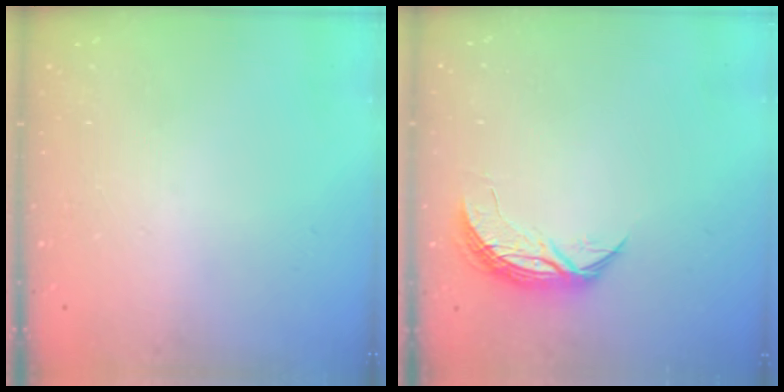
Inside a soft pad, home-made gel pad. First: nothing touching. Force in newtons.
{"total": 7.1, "press": 7.1, "slide": 0.4}